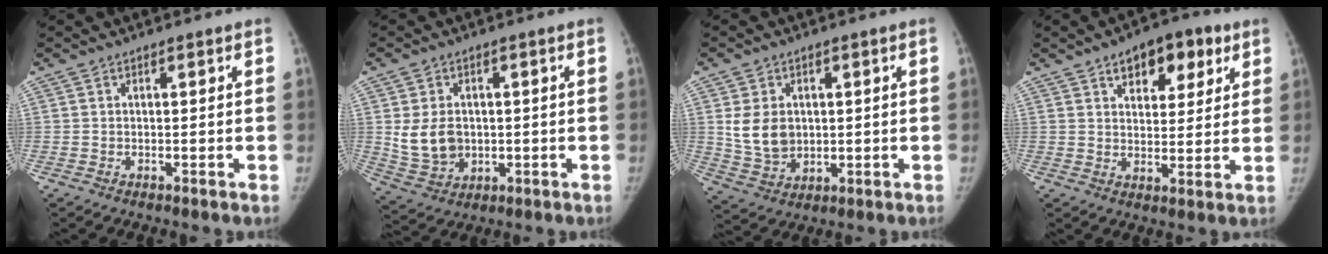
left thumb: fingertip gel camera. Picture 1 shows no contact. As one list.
[{"total": 8.5, "force": [0.4, 6.7, 5.2], "torque": [-0.075, -0.005, 0.025]}, {"total": 8.3, "force": [1.2, 6.5, 5.0], "torque": [-0.064, -0.009, 0.039]}, {"total": 10.7, "force": [5.6, 6.0, 6.8], "torque": [-0.053, -0.017, 0.076]}]